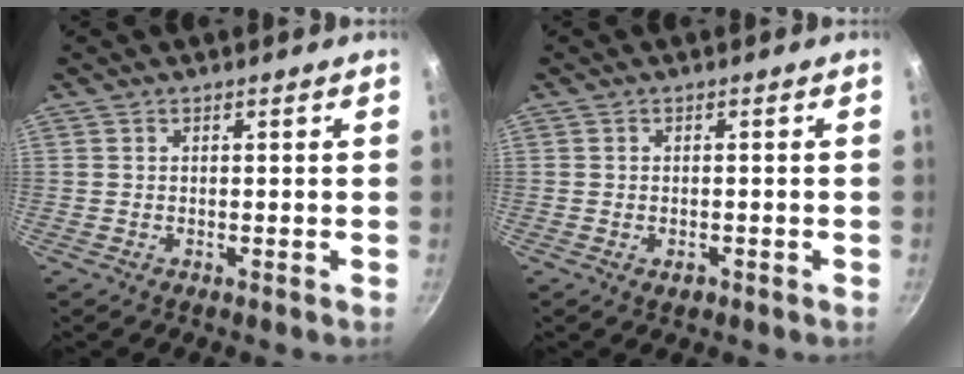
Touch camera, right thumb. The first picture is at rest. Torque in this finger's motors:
{"motor_torque": [-0.51, -0.15, -0.25, 0.25, 0.05]}